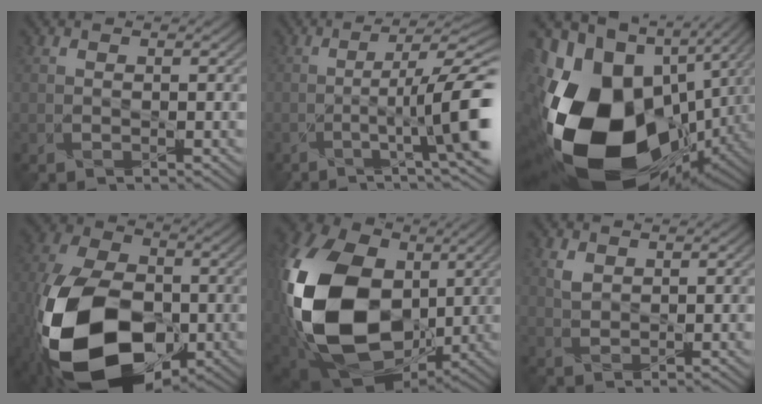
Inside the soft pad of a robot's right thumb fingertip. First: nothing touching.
{"total": 11.9, "force": [-2.7, 2.4, 11.3], "torque": [-0.160, -0.002, -0.040]}
{"total": 23.3, "force": [-4.4, 15.8, 16.6], "torque": [-0.359, -0.070, -0.041]}
{"total": 20.6, "force": [-6.5, 12.9, 14.7], "torque": [-0.320, -0.059, -0.107]}
{"total": 20.6, "force": [0.2, 15.0, 14.1], "torque": [-0.369, -0.028, 0.015]}
{"total": 1.7, "force": [1.1, 1.1, 0.6], "torque": [-0.022, -0.006, 0.028]}